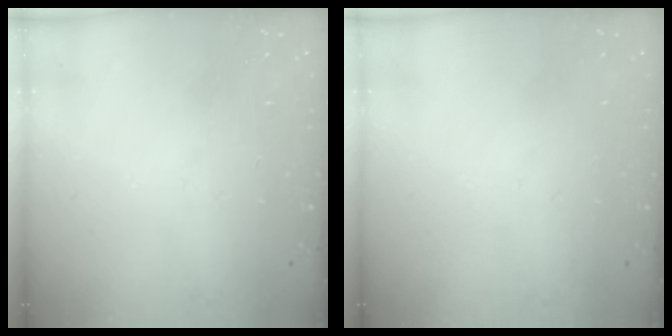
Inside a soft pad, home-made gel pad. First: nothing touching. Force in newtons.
{"total": 0.0}